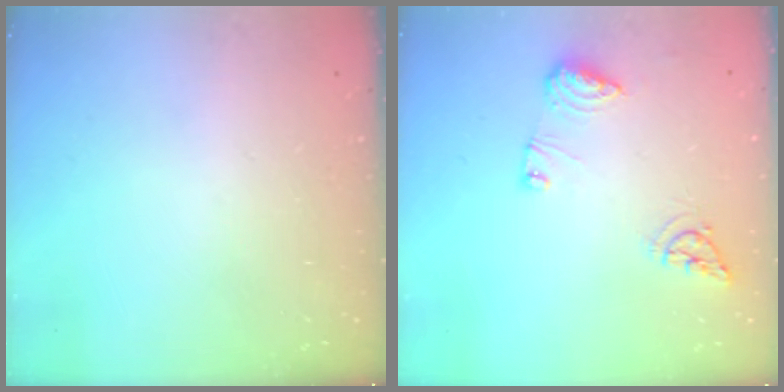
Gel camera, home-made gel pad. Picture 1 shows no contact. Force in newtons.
{"total": 9.7, "press": 9.6, "slide": 1.1}